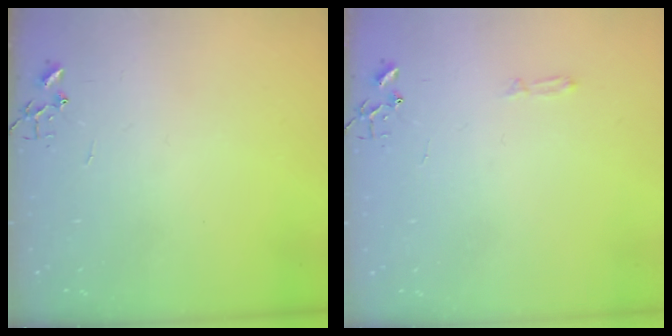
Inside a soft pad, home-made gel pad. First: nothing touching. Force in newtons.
{"total": 2.8, "press": 2.8, "slide": 0.4}